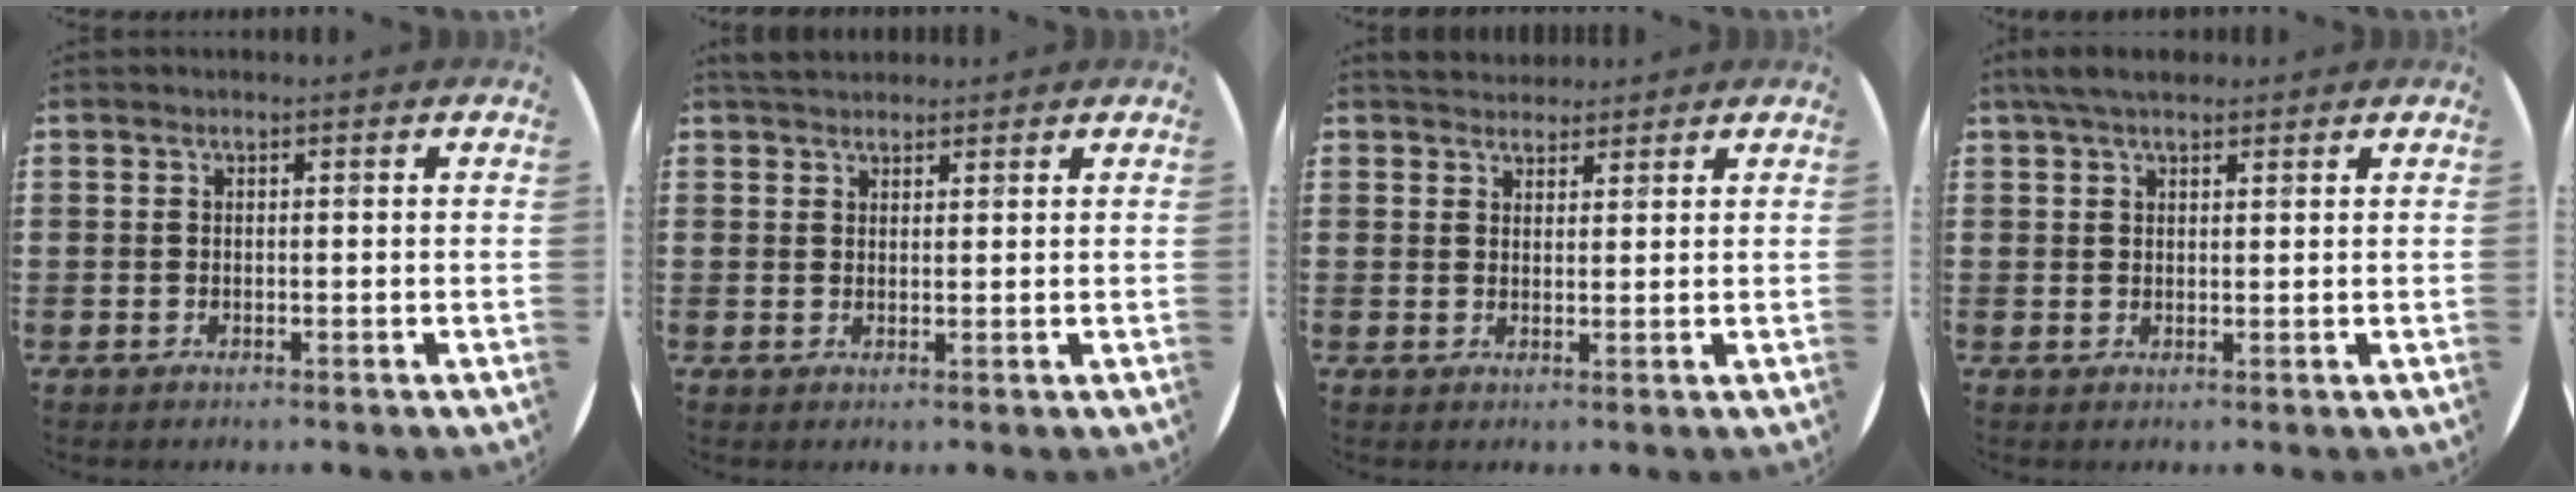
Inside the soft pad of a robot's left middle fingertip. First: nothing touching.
{"total": 2.4, "force": [2.2, 0.7, 0.4], "torque": [-0.010, 0.003, 0.043]}
{"total": 2.7, "force": [2.6, 0.6, -0.2], "torque": [-0.001, -0.002, 0.050]}
{"total": 3.3, "force": [2.7, 1.0, 1.6], "torque": [-0.036, 0.004, 0.049]}